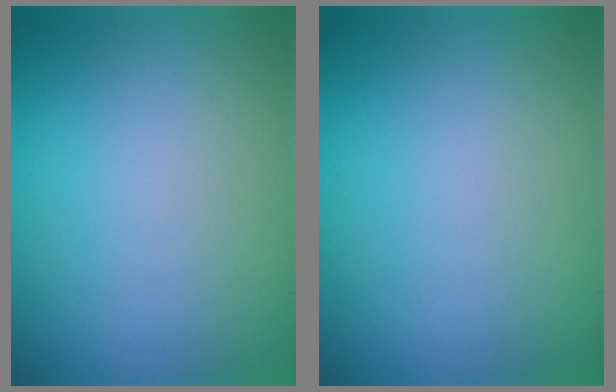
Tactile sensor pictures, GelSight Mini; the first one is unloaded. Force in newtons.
{"total": 0.0}